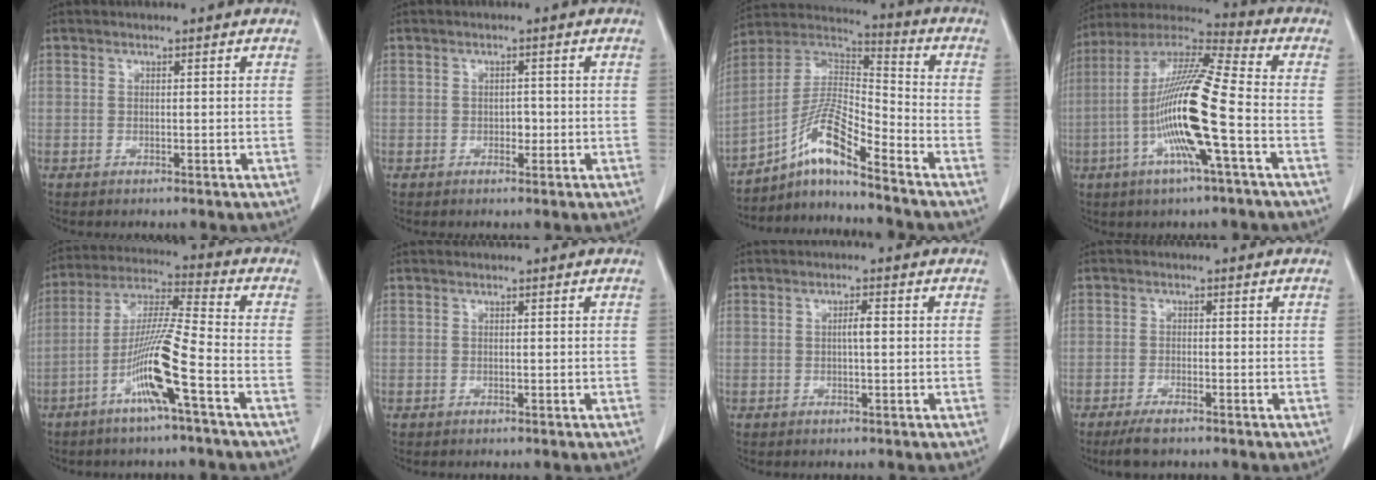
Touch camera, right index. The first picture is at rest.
{"total": 1.3, "force": [-0.3, 0.9, 0.9], "torque": [-0.012, 0.003, -0.004]}
{"total": 11.4, "force": [-7.8, 0.5, 8.3], "torque": [-0.167, 0.015, -0.146]}
{"total": 17.0, "force": [-4.2, 0.4, 16.5], "torque": [-0.330, -0.003, -0.090]}
{"total": 11.7, "force": [-5.1, -0.6, 10.5], "torque": [-0.210, -0.001, -0.101]}
{"total": 0.0}
{"total": 1.8, "force": [0.1, 0.2, 1.7], "torque": [-0.031, 0.003, 0.001]}
{"total": 3.5, "force": [-2.7, 0.6, 2.2], "torque": [-0.046, -0.007, -0.048]}